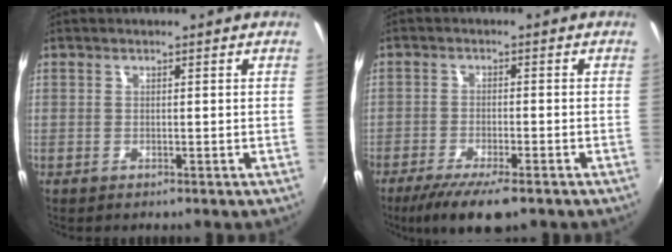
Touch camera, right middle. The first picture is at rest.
{"total": 9.4, "force": [-6.8, 2.2, 6.1], "torque": [-0.135, -0.030, -0.115]}